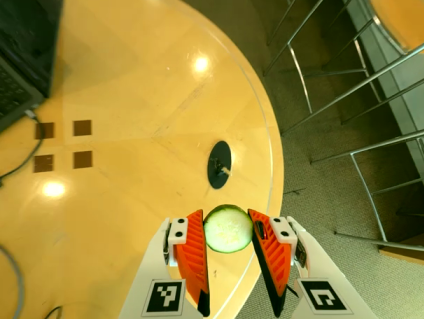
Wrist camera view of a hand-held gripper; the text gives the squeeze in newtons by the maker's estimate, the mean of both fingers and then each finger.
{"total": 10.4, "left": 10.3, "right": 10.5}